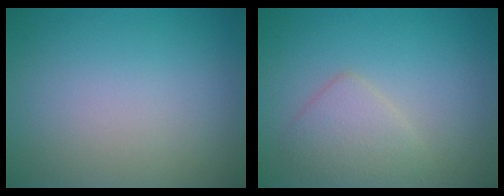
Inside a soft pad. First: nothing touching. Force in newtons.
{"total": 2.7, "press": 2.7, "slide": 0.2}